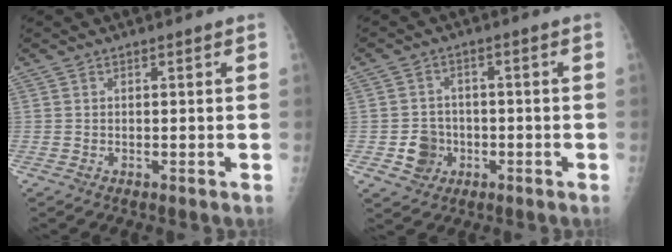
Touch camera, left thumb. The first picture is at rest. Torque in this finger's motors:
{"motor_torque": [-0.07, 0.07, 0.04, 0.04, 0.00]}